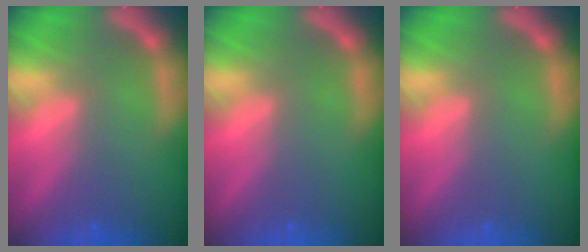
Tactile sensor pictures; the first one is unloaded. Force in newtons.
{"total": 0.0}
{"total": 0.0}